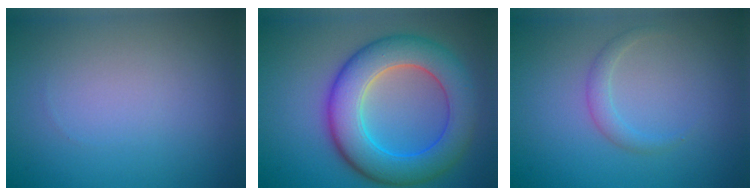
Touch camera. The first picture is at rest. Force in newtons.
{"total": 8.7, "press": 8.7, "slide": 0.1}
{"total": 1.4, "press": 1.4, "slide": 0.1}